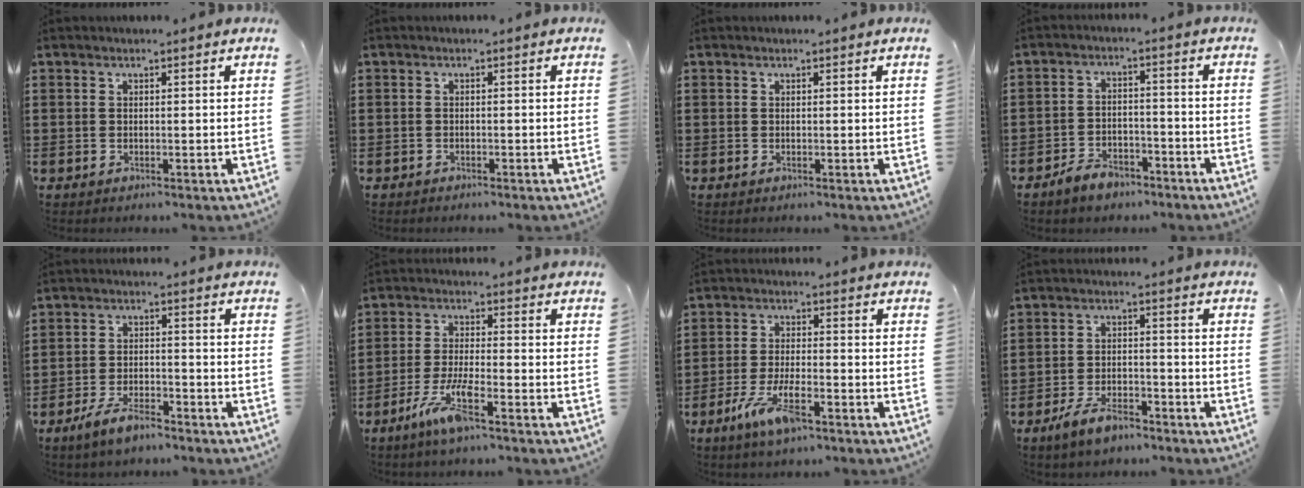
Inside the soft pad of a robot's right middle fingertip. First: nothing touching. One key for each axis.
{"total": 0.8, "fx": -0.7, "fy": 0.3, "fz": 0.0, "tx": -0.001, "ty": 0.003, "tz": -0.017}
{"total": 0.0}
{"total": 4.0, "fx": -3.6, "fy": 1.5, "fz": 1.1, "tx": -0.019, "ty": 0.014, "tz": -0.070}
{"total": 5.0, "fx": -4.1, "fy": 1.4, "fz": 2.6, "tx": -0.055, "ty": 0.005, "tz": -0.081}
{"total": 6.5, "fx": -3.9, "fy": 0.9, "fz": 5.1, "tx": -0.114, "ty": -0.010, "tz": -0.075}
{"total": 7.5, "fx": -4.0, "fy": 2.1, "fz": 6.0, "tx": -0.133, "ty": -0.009, "tz": -0.075}
{"total": 5.6, "fx": -4.4, "fy": 1.8, "fz": 2.8, "tx": -0.063, "ty": 0.005, "tz": -0.087}